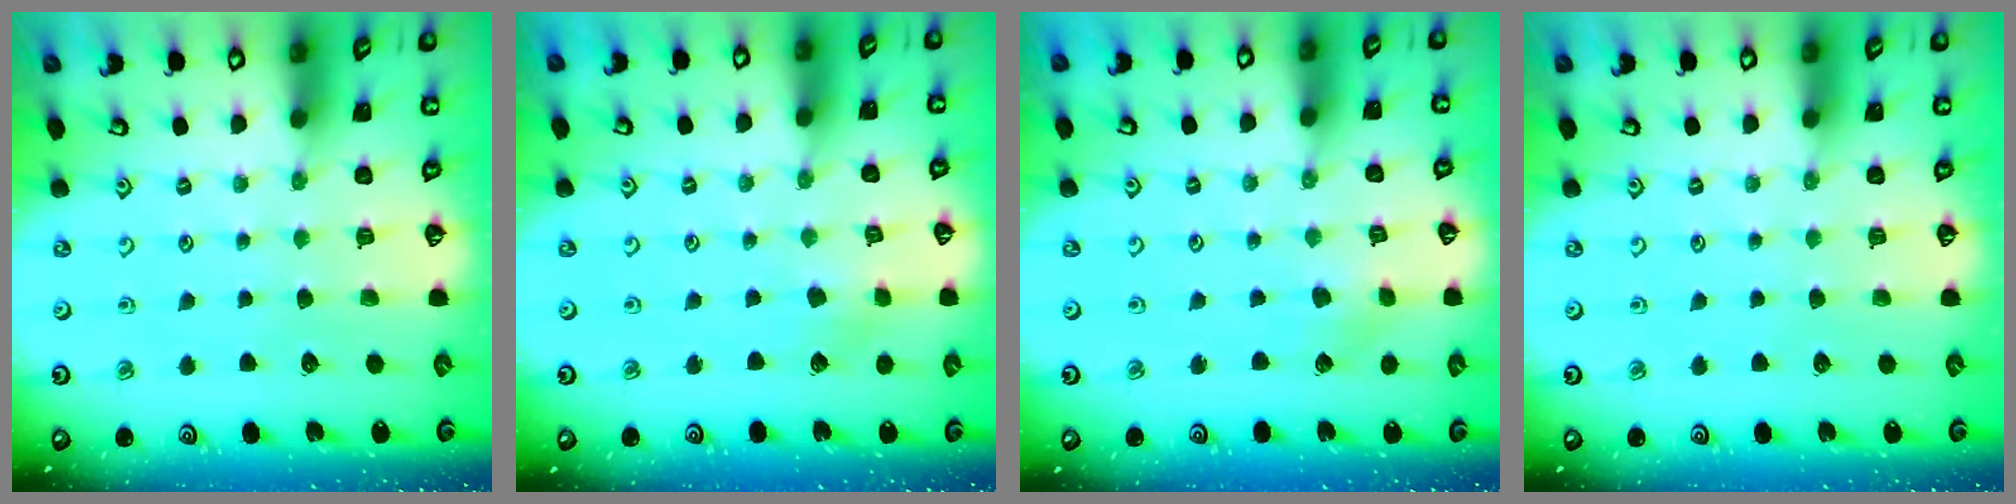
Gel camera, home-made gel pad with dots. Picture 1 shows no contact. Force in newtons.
{"total": 2.3, "press": 2.3, "slide": 0.4}
{"total": 2.7, "press": 2.7, "slide": 0.3}
{"total": 0.0}